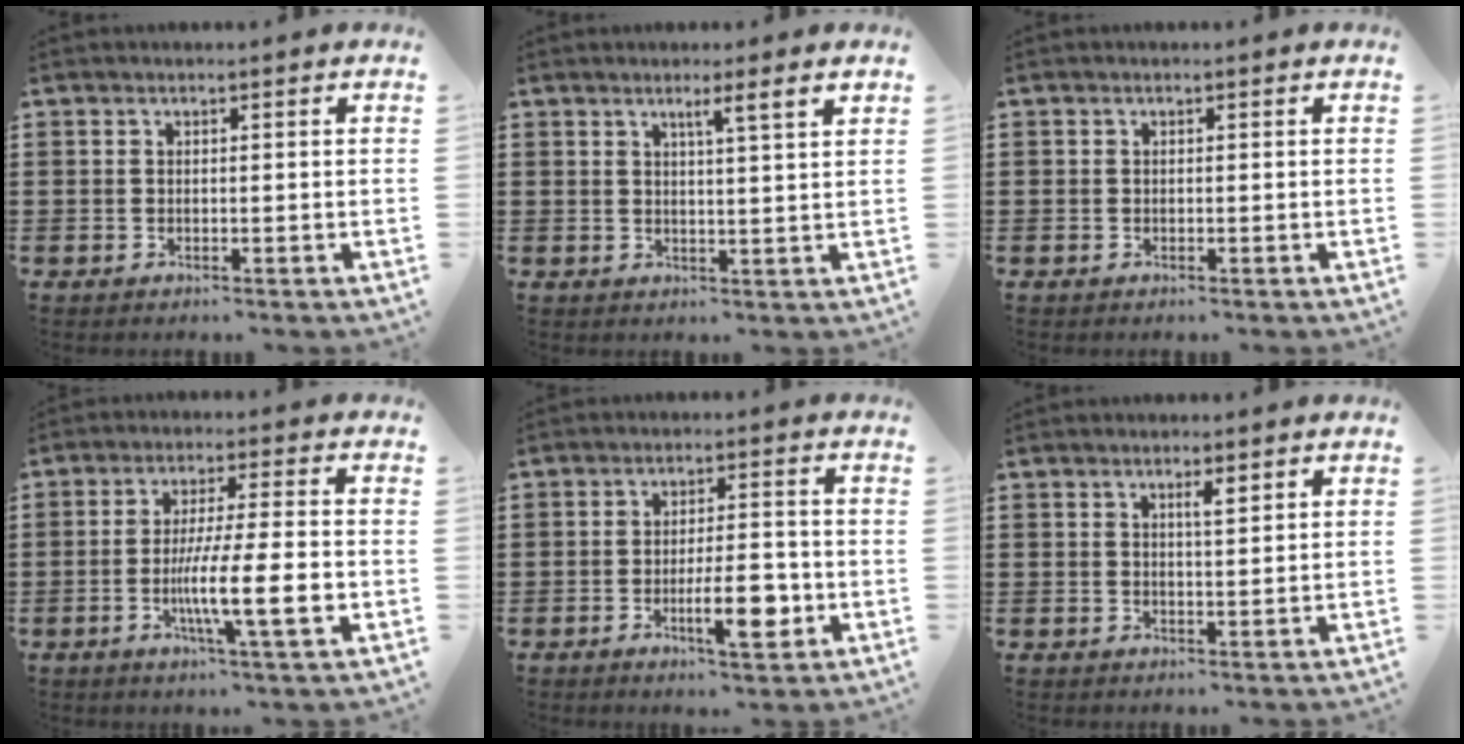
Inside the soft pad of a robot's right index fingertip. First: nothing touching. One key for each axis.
{"total": 2.4, "fx": 1.3, "fy": -0.7, "fz": 1.9, "tx": -0.031, "ty": -0.011, "tz": 0.018}
{"total": 0.0}
{"total": 11.3, "fx": -2.9, "fy": 1.5, "fz": 10.8, "tx": -0.204, "ty": -0.014, "tz": -0.052}
{"total": 8.1, "fx": -2.6, "fy": 2.5, "fz": 7.3, "tx": -0.120, "ty": -0.007, "tz": -0.044}
{"total": 2.0, "fx": 0.9, "fy": 0.3, "fz": 1.8, "tx": -0.028, "ty": -0.001, "tz": 0.012}